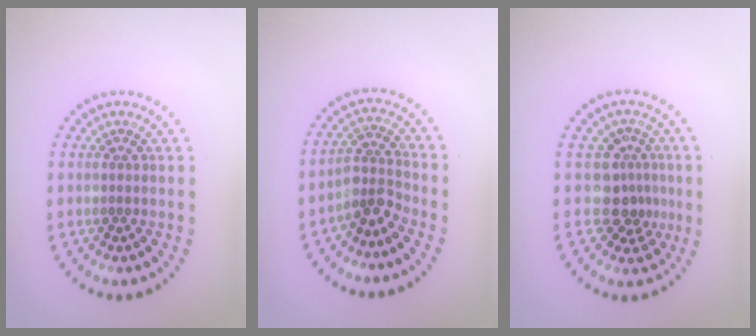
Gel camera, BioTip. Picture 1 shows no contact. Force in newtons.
{"total": 2.7, "press": 1.9, "slide": 1.8}
{"total": 3.3, "press": 2.7, "slide": 1.9}